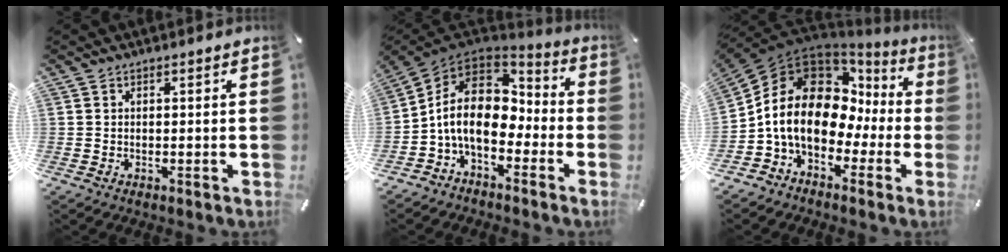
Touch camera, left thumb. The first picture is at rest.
{"total": 13.6, "force": [-2.1, 9.5, 9.4], "torque": [-0.193, 0.010, -0.038]}
{"total": 17.2, "force": [0.8, 13.2, 11.0], "torque": [-0.207, -0.015, 0.009]}